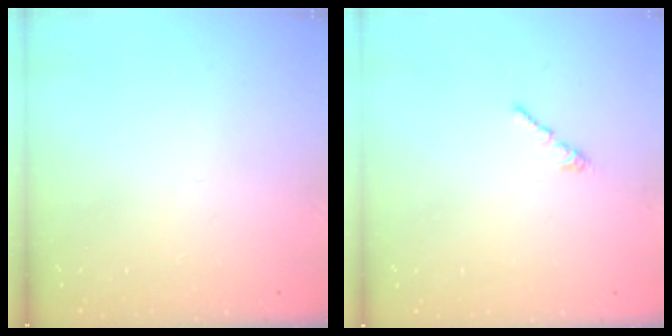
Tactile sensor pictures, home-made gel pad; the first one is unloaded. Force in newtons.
{"total": 0.7, "press": 0.6, "slide": 0.4}